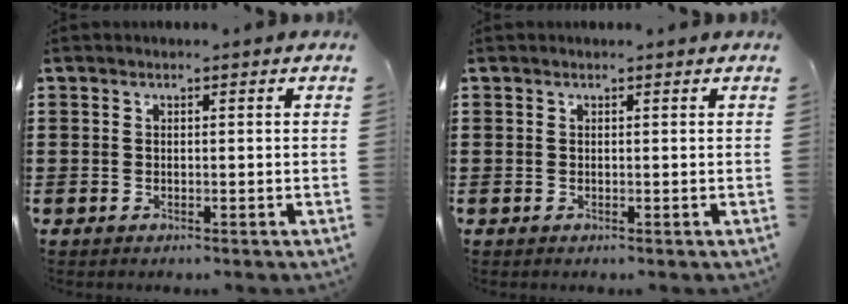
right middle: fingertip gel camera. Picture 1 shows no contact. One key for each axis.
{"total": 0.0}